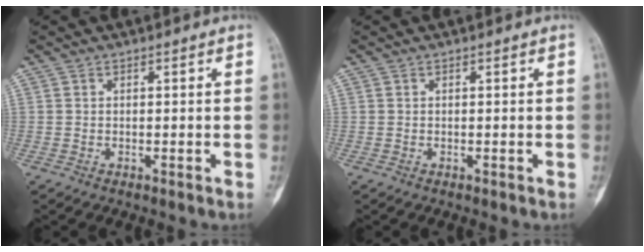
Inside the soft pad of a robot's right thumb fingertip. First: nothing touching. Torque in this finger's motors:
{"motor_torque": [0.00, 0.00, 0.18, -0.15, 0.00]}